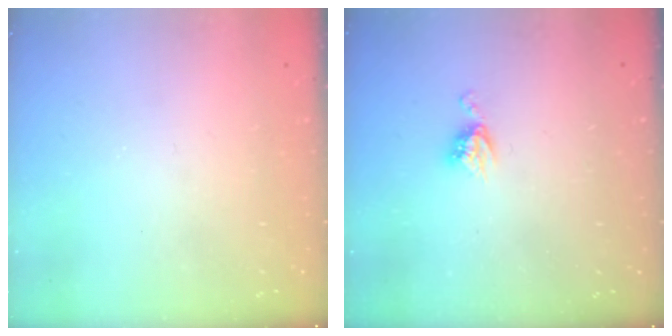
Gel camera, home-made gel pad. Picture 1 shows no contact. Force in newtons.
{"total": 4.7, "press": 4.6, "slide": 0.4}